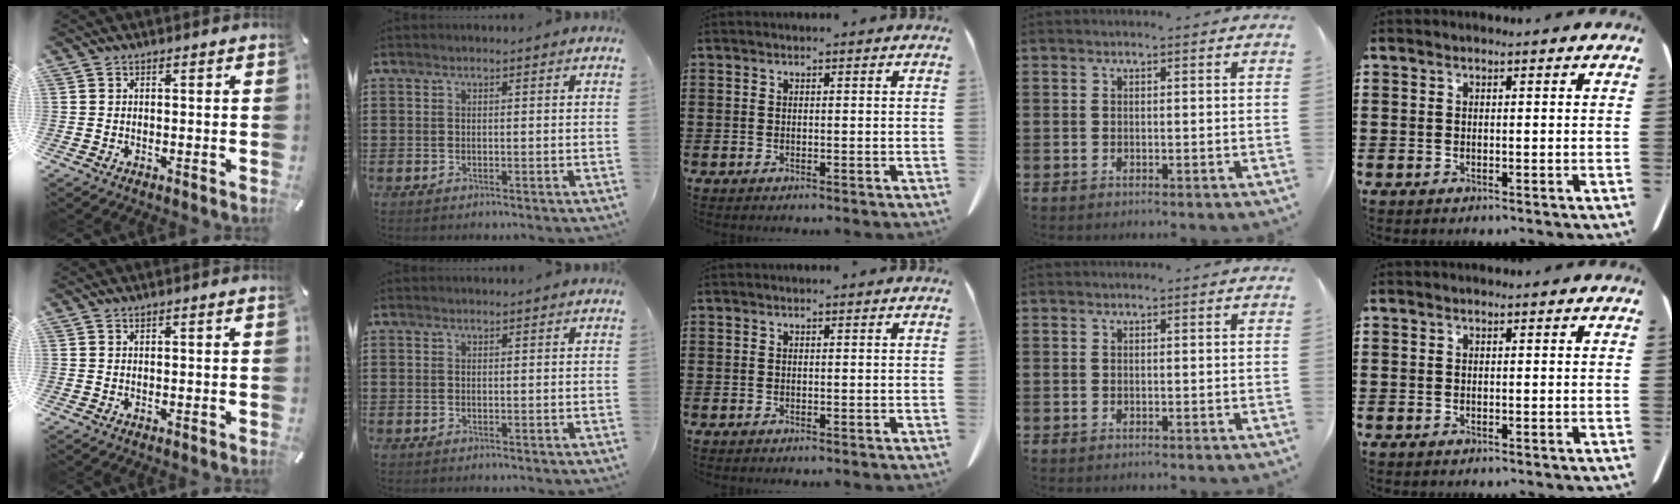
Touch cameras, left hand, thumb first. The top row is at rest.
{"thumb": {"total": 0.6, "force": [0.4, 0.0, 0.4], "torque": [-0.008, -0.001, 0.007]}}